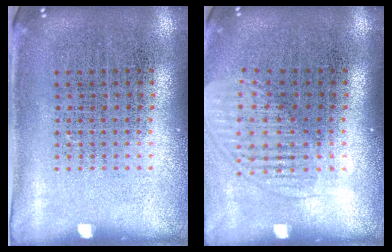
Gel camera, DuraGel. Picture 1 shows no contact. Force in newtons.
{"total": 1.5, "press": 1.3, "slide": 0.8}